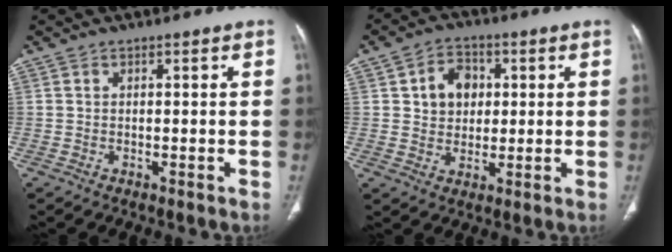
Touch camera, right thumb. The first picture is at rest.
{"total": 7.8, "force": [1.8, 6.2, 4.3], "torque": [-0.035, 0.000, 0.029]}